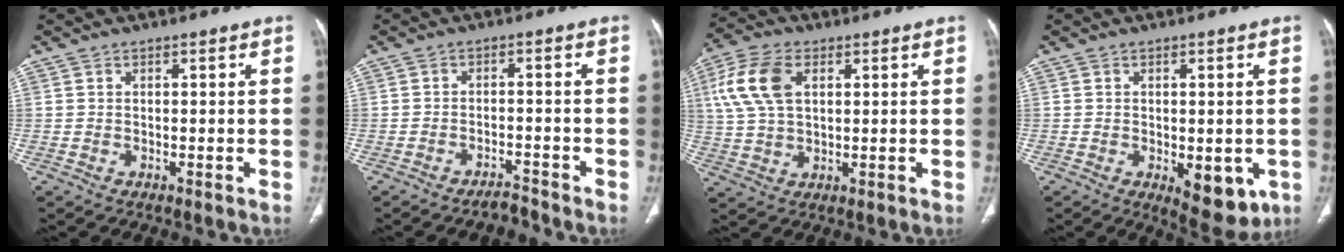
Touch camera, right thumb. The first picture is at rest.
{"total": 2.6, "force": [-2.5, 0.4, 0.3], "torque": [-0.007, 0.012, -0.042]}
{"total": 11.1, "force": [3.3, 6.6, 8.3], "torque": [-0.178, 0.008, 0.064]}
{"total": 8.6, "force": [-2.5, 4.3, 7.1], "torque": [-0.068, -0.009, -0.021]}